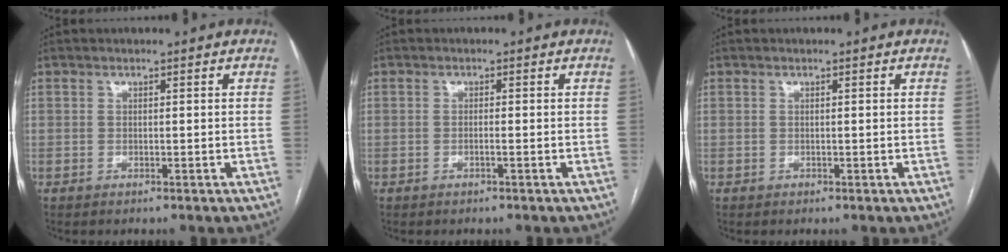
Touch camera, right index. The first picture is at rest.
{"total": 0.7, "force": [-0.3, -0.1, 0.6], "torque": [-0.011, 0.001, -0.005]}
{"total": 0.0}